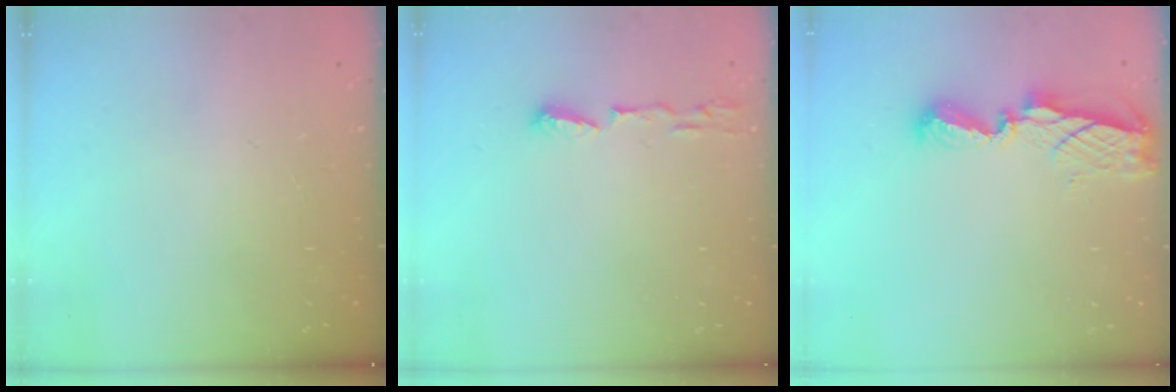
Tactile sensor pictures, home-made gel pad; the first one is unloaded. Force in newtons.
{"total": 6.0, "press": 5.8, "slide": 1.2}
{"total": 8.5, "press": 8.5, "slide": 0.3}